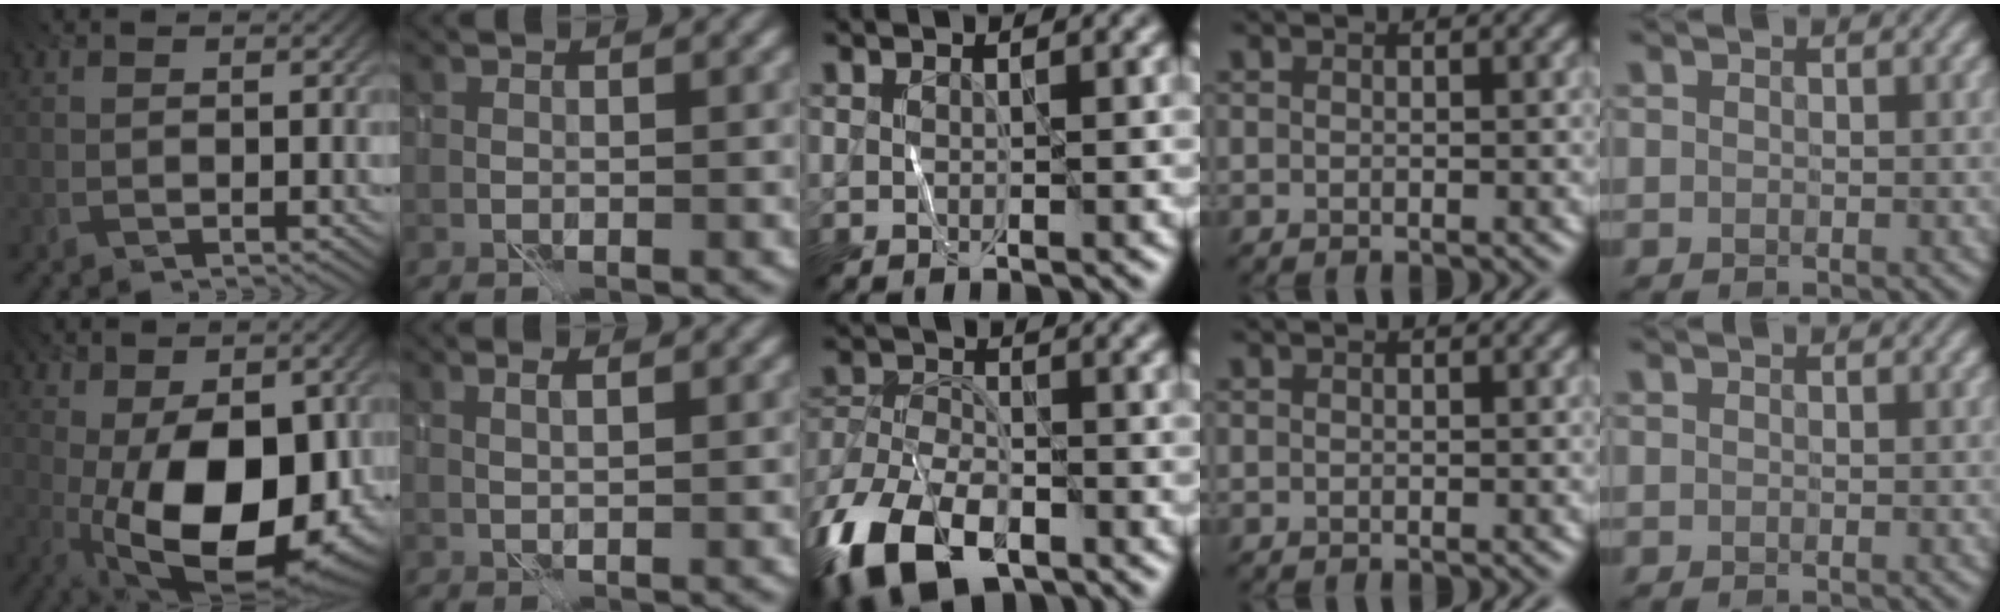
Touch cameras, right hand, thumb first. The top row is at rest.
{"thumb": {"total": 18.5, "force": [-2.7, 9.7, 15.5], "torque": [-0.232, -0.037, -0.025]}, "index": {"total": 1.1, "force": [0.8, -0.2, 0.8], "torque": [-0.019, 0.005, 0.014]}, "middle": {"total": 11.9, "force": [-7.9, 5.9, 6.7], "torque": [-0.143, -0.027, -0.153]}}